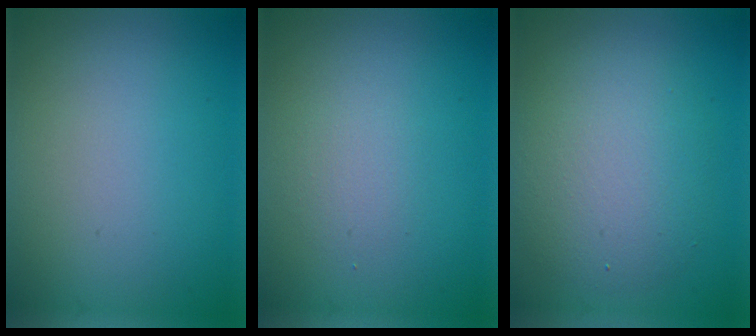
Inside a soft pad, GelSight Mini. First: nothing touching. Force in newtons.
{"total": 1.4, "press": 1.4, "slide": 0.0}
{"total": 5.1, "press": 5.1, "slide": 0.5}